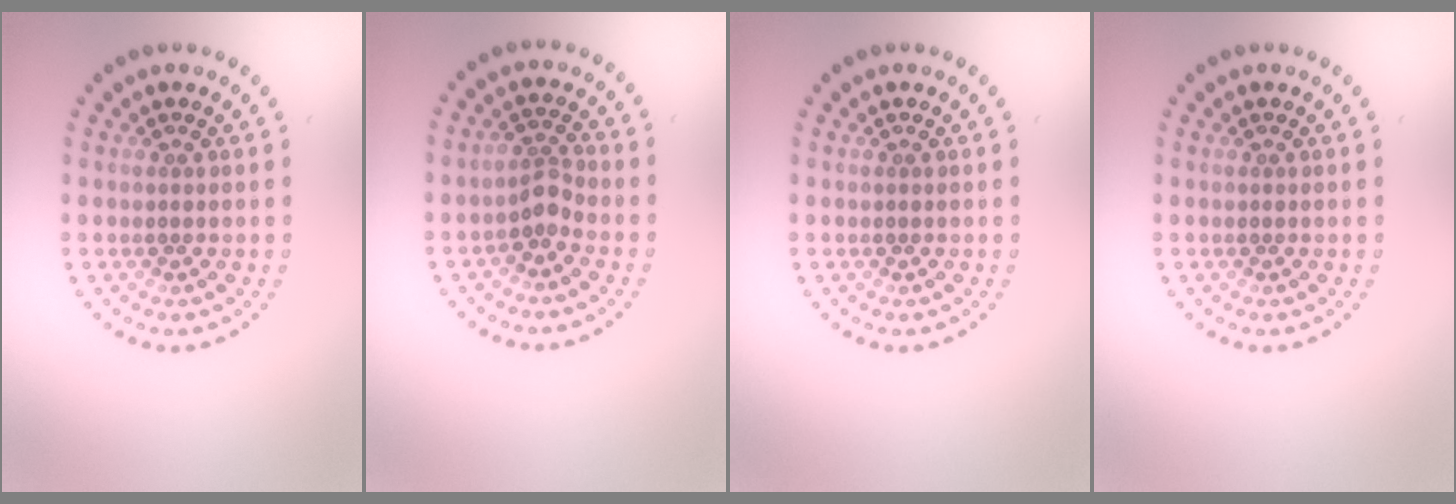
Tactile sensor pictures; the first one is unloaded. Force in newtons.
{"total": 1.9, "press": 1.4, "slide": 1.3}
{"total": 0.0}
{"total": 0.0}